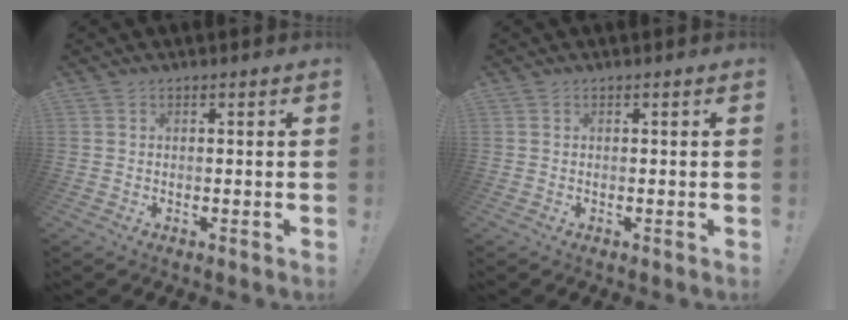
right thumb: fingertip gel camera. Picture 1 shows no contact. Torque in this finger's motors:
{"motor_torque": [-0.04, -0.04, 0.02, 0.02, 0.01]}